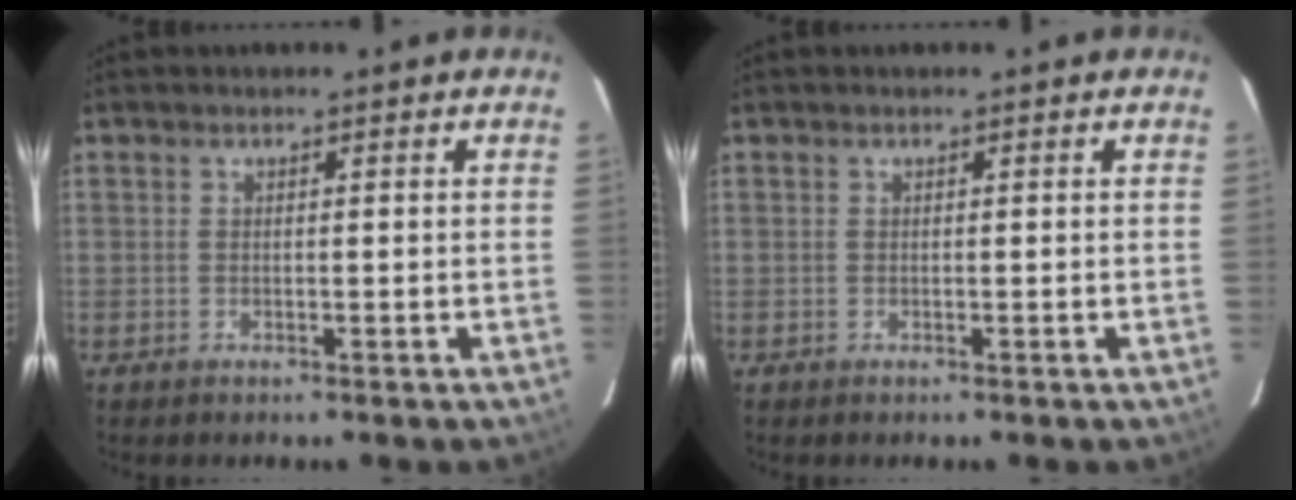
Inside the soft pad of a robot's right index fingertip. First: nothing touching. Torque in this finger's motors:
{"motor_torque": [-0.01, -0.01, 0.02, 0.00]}